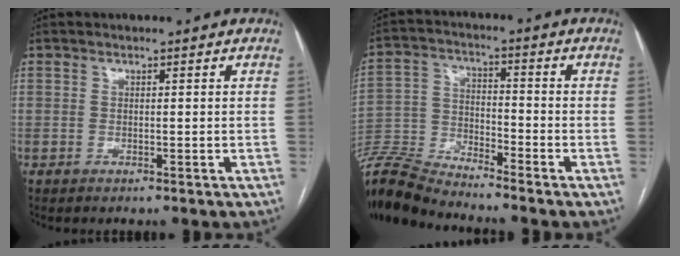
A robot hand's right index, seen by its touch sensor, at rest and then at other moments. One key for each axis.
{"total": 10.4, "fx": -10.3, "fy": -0.3, "fz": 1.5, "tx": -0.034, "ty": 0.008, "tz": -0.203}